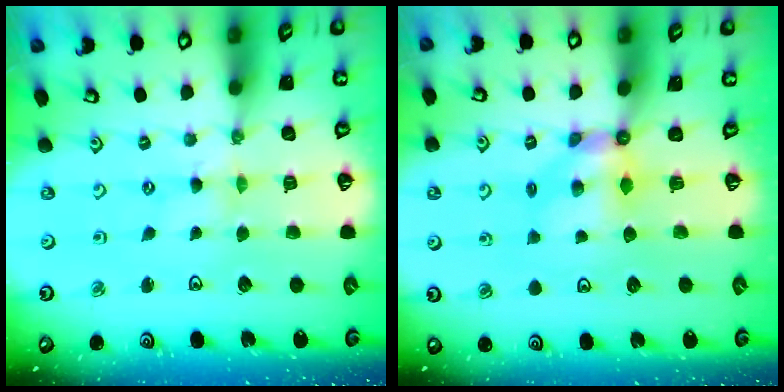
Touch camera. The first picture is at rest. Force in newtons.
{"total": 5.3, "press": 5.2, "slide": 0.4}